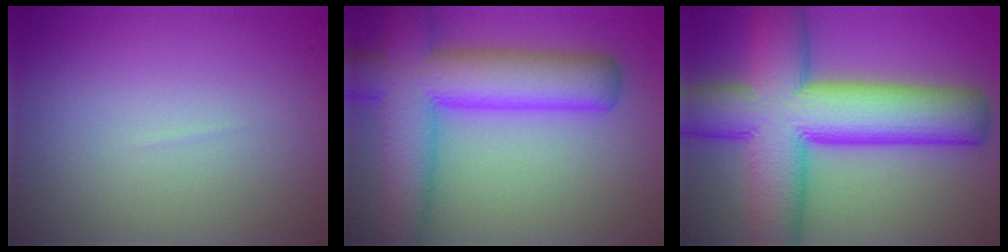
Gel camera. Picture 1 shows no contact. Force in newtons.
{"total": 11.0, "press": 11.0, "slide": 0.4}
{"total": 14.5, "press": 14.5, "slide": 0.4}